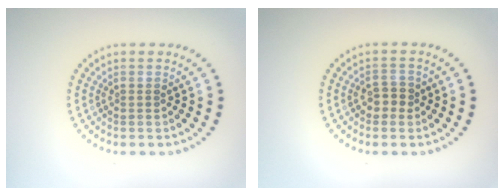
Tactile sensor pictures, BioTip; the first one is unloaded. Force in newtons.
{"total": 1.8, "press": 1.7, "slide": 0.6}